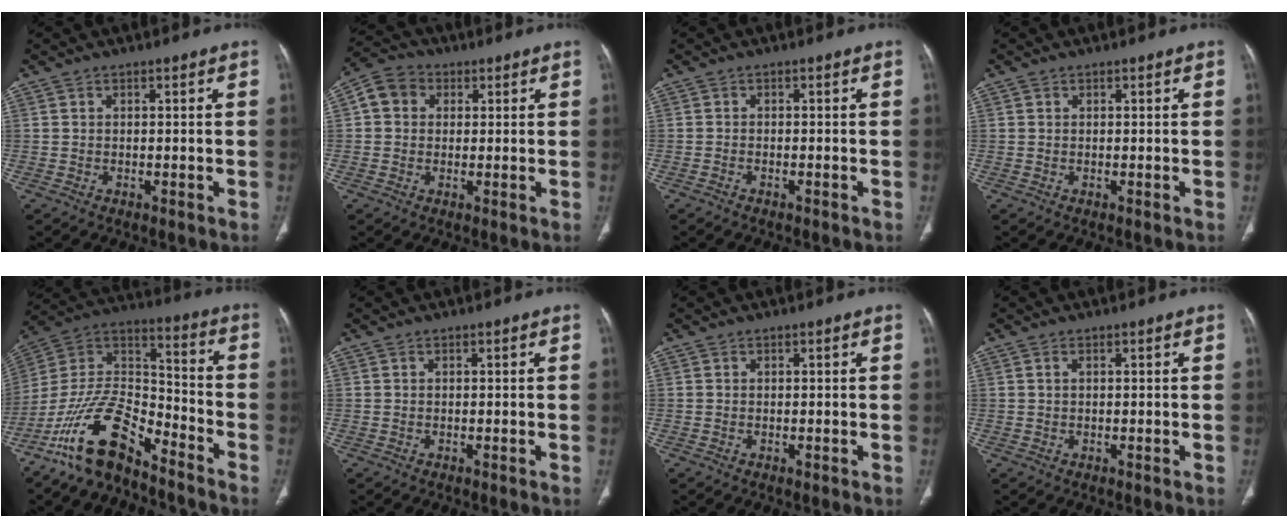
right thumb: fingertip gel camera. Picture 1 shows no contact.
{"total": 6.0, "force": [1.3, 5.2, 2.8], "torque": [-0.039, 0.013, 0.014]}
{"total": 0.7, "force": [-0.7, 0.1, 0.2], "torque": [-0.008, 0.005, -0.011]}
{"total": 0.0}
{"total": 16.2, "force": [-11.9, 5.8, 9.4], "torque": [-0.160, 0.094, -0.227]}
{"total": 0.0}
{"total": 0.0}
{"total": 0.6, "force": [0.2, 0.3, 0.5], "torque": [-0.014, 0.004, 0.003]}